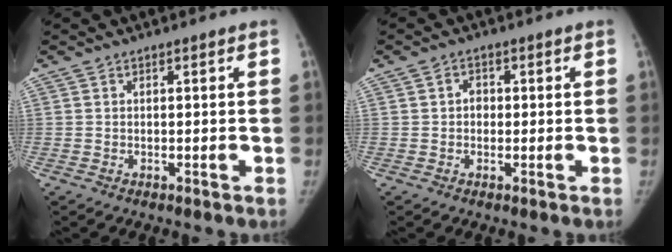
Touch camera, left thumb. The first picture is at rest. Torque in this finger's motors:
{"motor_torque": [-0.30, 0.19, -0.41, 0.30, -0.02]}